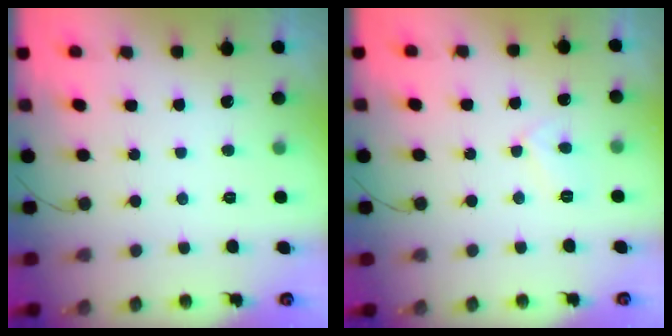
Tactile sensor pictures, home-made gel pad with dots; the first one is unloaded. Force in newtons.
{"total": 5.2, "press": 5.2, "slide": 0.4}